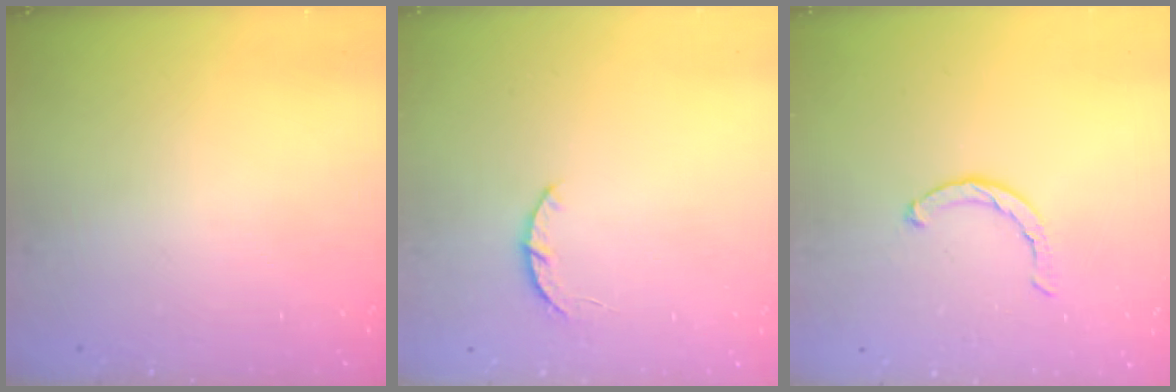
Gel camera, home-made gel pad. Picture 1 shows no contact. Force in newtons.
{"total": 2.9, "press": 2.8, "slide": 0.5}
{"total": 2.1, "press": 2.1, "slide": 0.3}